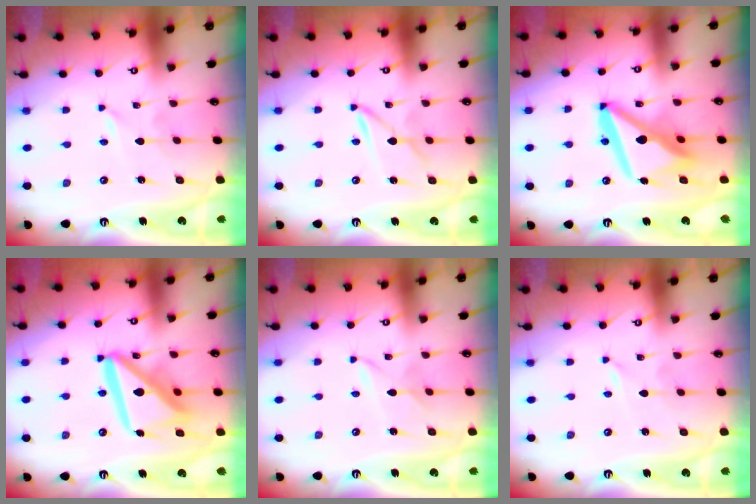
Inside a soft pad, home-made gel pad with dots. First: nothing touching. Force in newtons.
{"total": 2.5, "press": 2.5, "slide": 0.3}
{"total": 16.0, "press": 15.9, "slide": 1.8}
{"total": 17.3, "press": 17.2, "slide": 2.1}
{"total": 2.1, "press": 2.1, "slide": 0.3}
{"total": 0.0}